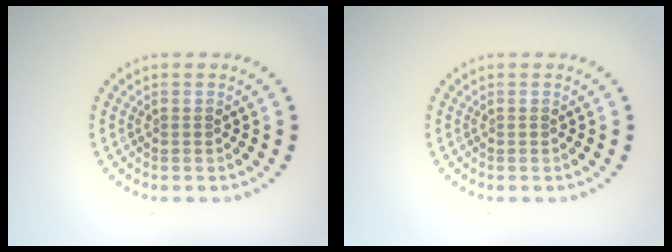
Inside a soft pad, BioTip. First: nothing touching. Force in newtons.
{"total": 0.0}